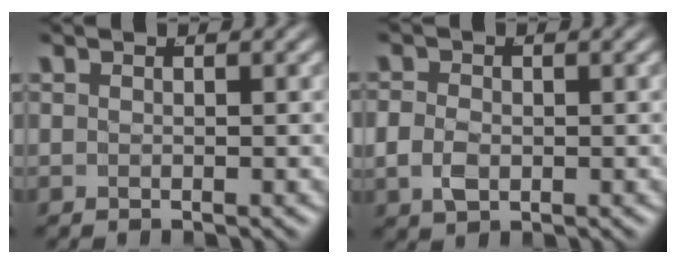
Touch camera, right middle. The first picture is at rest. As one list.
[{"total": 2.4, "force": [-0.5, 1.9, 1.4], "torque": [-0.038, -0.011, -0.002]}]